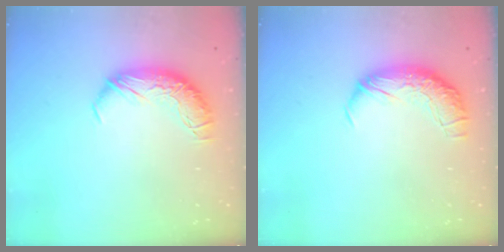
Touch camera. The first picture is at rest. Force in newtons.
{"total": 2.5, "press": 1.2, "slide": 2.2}